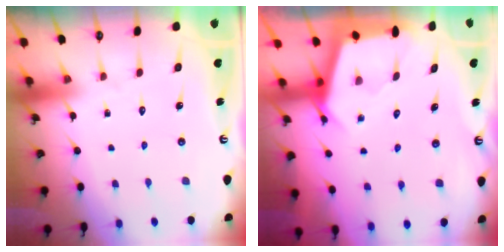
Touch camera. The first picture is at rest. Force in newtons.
{"total": 2.9, "press": 2.9, "slide": 0.3}